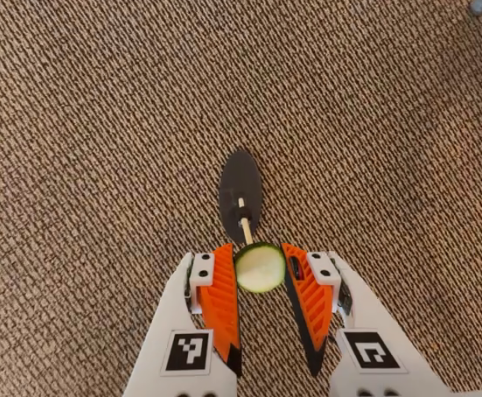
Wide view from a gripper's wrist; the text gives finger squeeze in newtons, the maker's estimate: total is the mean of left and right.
{"total": 6.8, "left": 6.2, "right": 7.3}